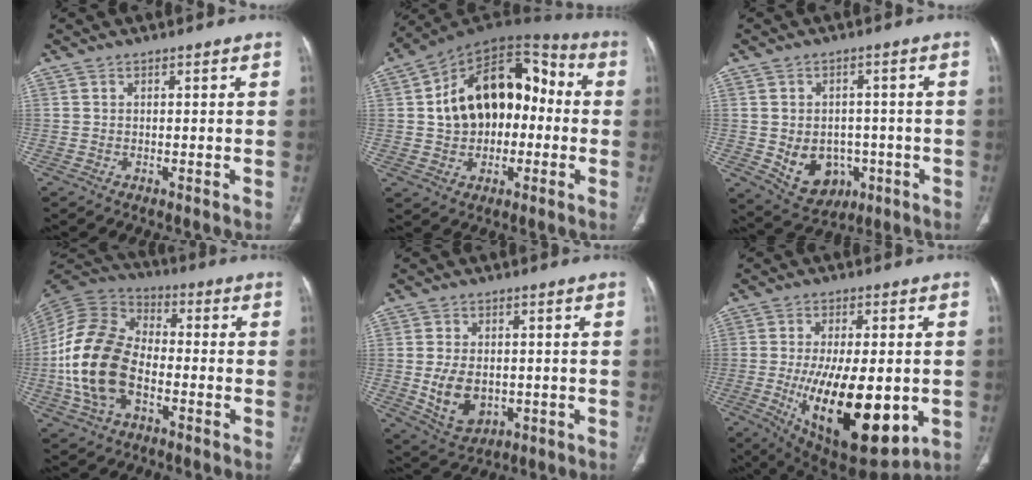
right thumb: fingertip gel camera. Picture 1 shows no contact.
{"total": 20.3, "force": [0.6, 13.7, 15.0], "torque": [-0.202, 0.046, 0.006]}
{"total": 9.8, "force": [-2.4, 7.7, 5.4], "torque": [-0.055, 0.014, -0.015]}
{"total": 17.8, "force": [-3.9, 11.4, 13.2], "torque": [-0.265, 0.026, -0.076]}
{"total": 8.7, "force": [-1.0, 6.0, 6.3], "torque": [-0.100, -0.006, 0.002]}
{"total": 21.8, "force": [-4.4, 9.1, 19.3], "torque": [-0.316, -0.027, -0.042]}